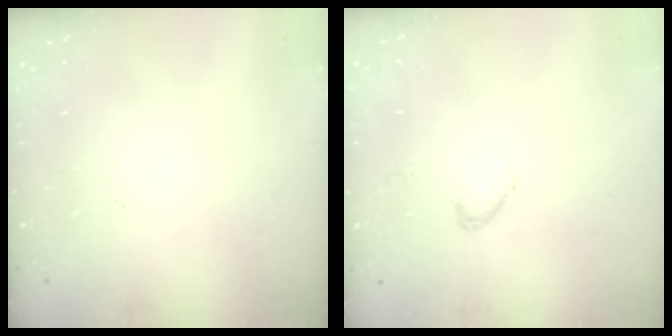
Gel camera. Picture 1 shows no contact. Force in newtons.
{"total": 4.3, "press": 4.2, "slide": 0.7}